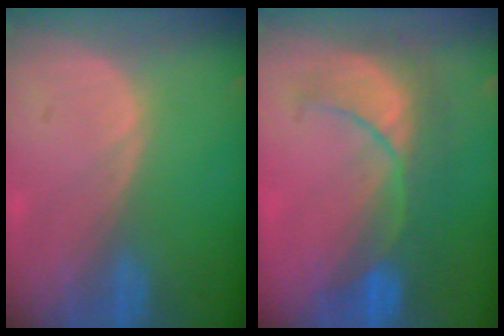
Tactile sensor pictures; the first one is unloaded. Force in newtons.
{"total": 8.4, "press": 8.3, "slide": 1.3}